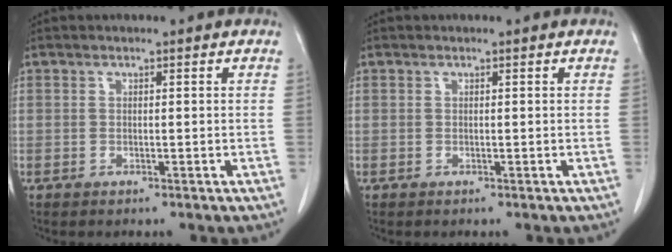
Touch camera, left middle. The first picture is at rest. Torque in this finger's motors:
{"motor_torque": [0.00, 0.00, 0.00, 0.00]}